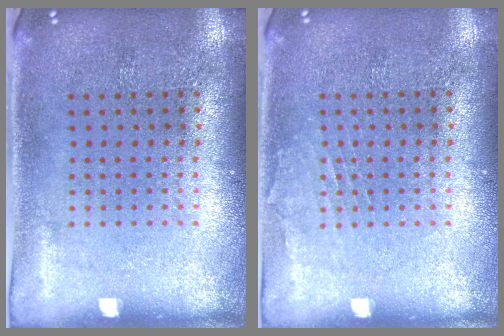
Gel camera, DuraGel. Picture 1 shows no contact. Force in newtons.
{"total": 0.7, "press": 0.7, "slide": 0.1}